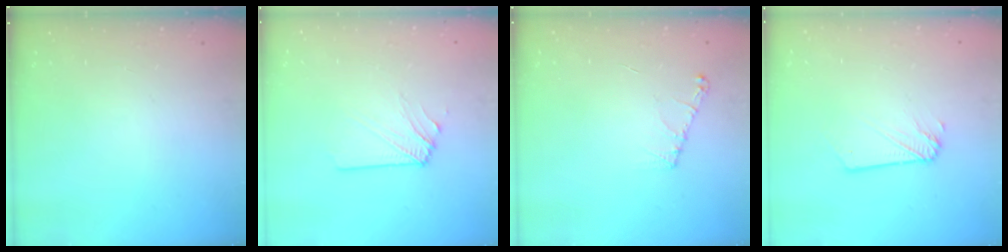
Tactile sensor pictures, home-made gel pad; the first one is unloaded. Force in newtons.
{"total": 2.9, "press": 2.8, "slide": 0.5}
{"total": 5.4, "press": 5.3, "slide": 0.7}
{"total": 1.9, "press": 1.9, "slide": 0.3}